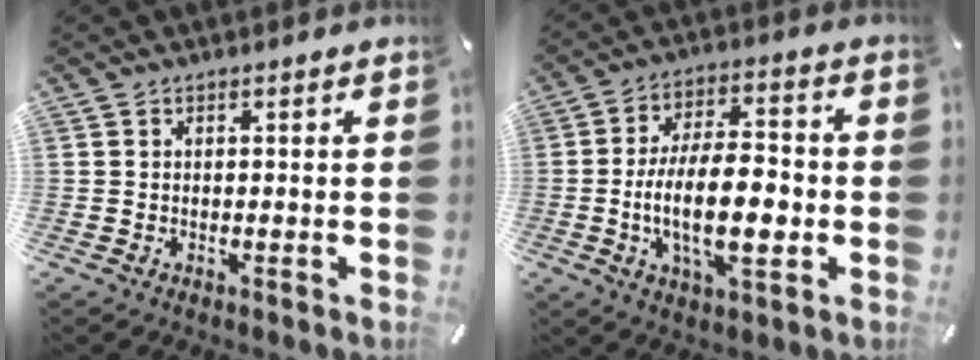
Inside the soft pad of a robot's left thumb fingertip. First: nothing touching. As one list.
[{"total": 16.3, "force": [-2.9, 7.6, 14.1], "torque": [-0.243, 0.002, -0.053]}]